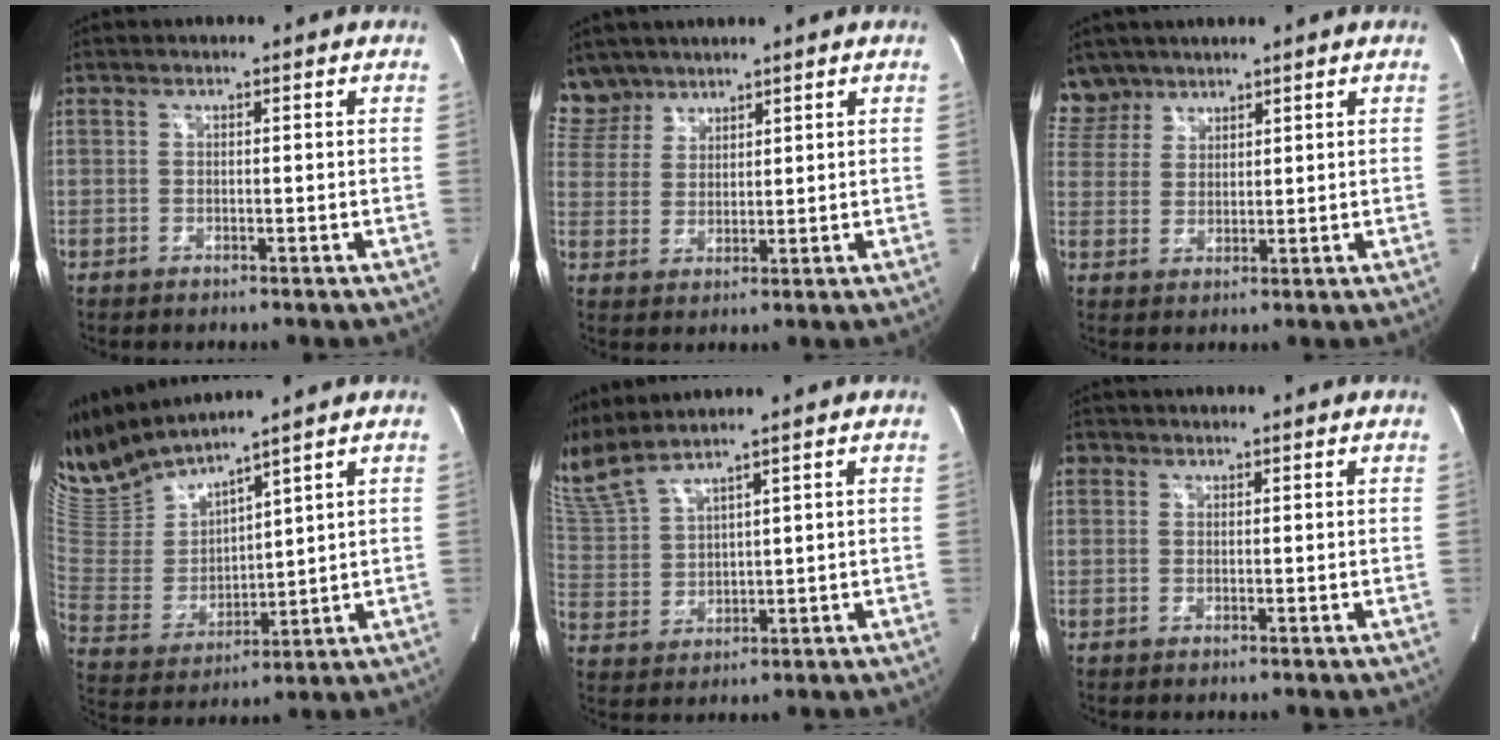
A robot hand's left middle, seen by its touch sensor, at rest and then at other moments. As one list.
[{"total": 6.3, "force": [5.5, 2.9, -0.3], "torque": [0.006, 0.008, 0.119]}, {"total": 5.7, "force": [4.9, 2.8, -0.4], "torque": [0.012, 0.007, 0.103]}, {"total": 11.2, "force": [10.5, 0.2, 3.9], "torque": [-0.102, -0.005, 0.229]}, {"total": 7.6, "force": [6.8, -1.0, 3.2], "torque": [-0.090, 0.005, 0.156]}, {"total": 1.1, "force": [0.5, 1.0, 0.2], "torque": [0.005, 0.006, 0.005]}]